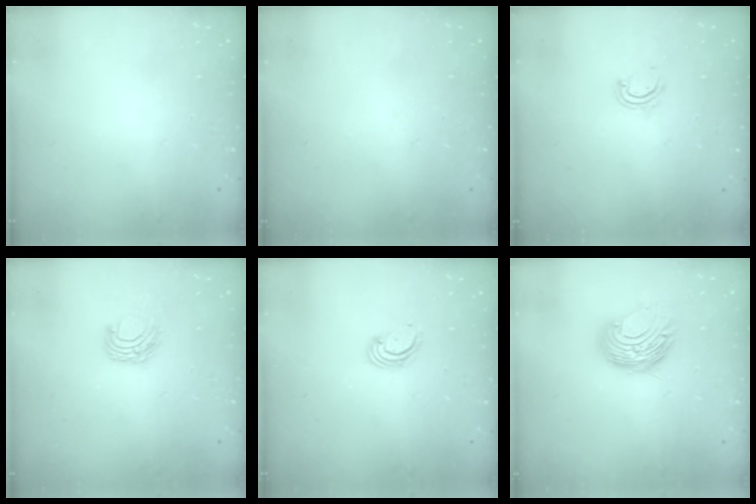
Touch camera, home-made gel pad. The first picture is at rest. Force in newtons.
{"total": 0.0}
{"total": 2.7, "press": 2.7, "slide": 0.2}
{"total": 6.7, "press": 6.7, "slide": 0.5}
{"total": 2.6, "press": 2.6, "slide": 0.3}
{"total": 10.6, "press": 10.6, "slide": 0.5}